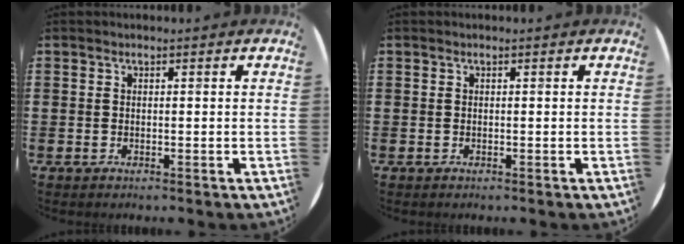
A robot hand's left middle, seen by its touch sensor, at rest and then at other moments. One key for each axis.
{"total": 0.0}